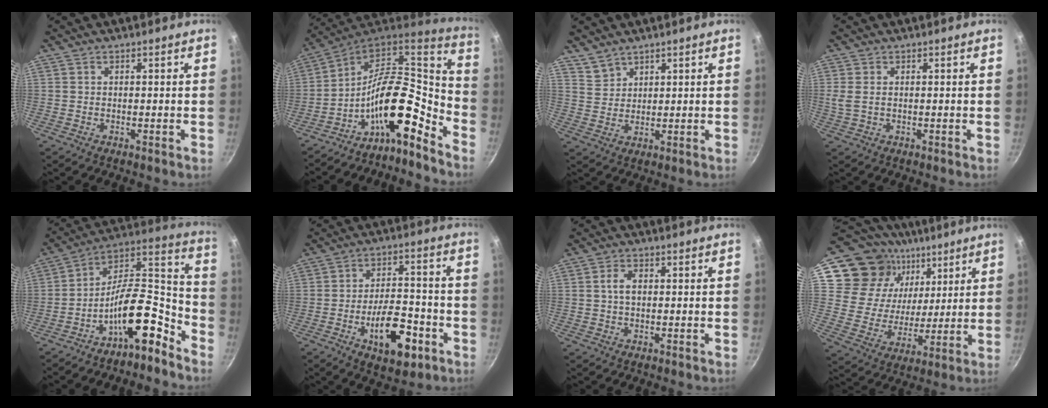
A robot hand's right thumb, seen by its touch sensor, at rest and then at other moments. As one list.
[{"total": 17.6, "force": [-10.5, 7.1, 12.3], "torque": [-0.165, 0.110, -0.198]}, {"total": 3.7, "force": [3.2, 1.8, 0.5], "torque": [-0.002, -0.002, 0.072]}, {"total": 2.3, "force": [0.3, 1.4, 1.8], "torque": [-0.035, -0.002, 0.006]}, {"total": 15.7, "force": [-9.7, 5.9, 10.8], "torque": [-0.141, 0.115, -0.174]}, {"total": 13.6, "force": [-5.6, 6.5, 10.5], "torque": [-0.137, 0.034, -0.080]}, {"total": 3.0, "force": [0.3, 1.9, 2.4], "torque": [-0.038, 0.006, 0.003]}, {"total": 19.8, "force": [10.6, 14.3, 8.7], "torque": [-0.138, -0.037, 0.190]}]